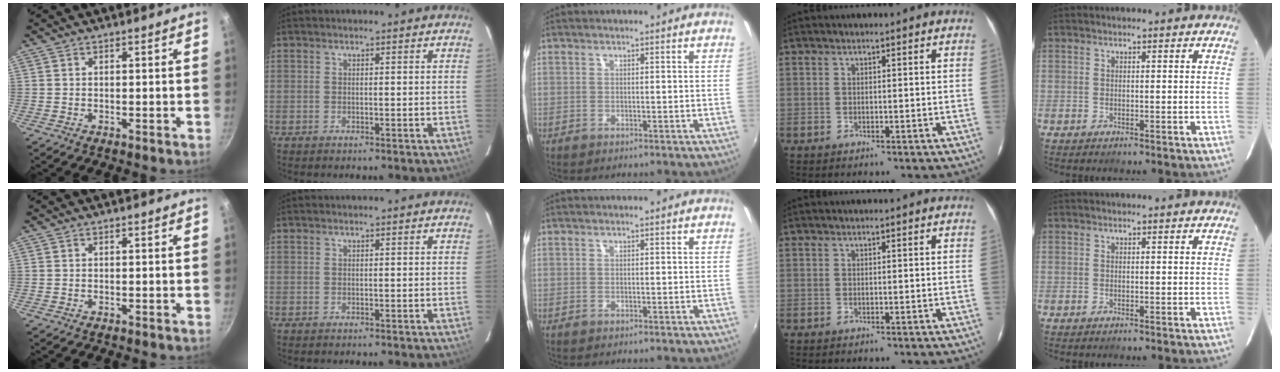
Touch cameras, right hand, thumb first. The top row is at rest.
{}